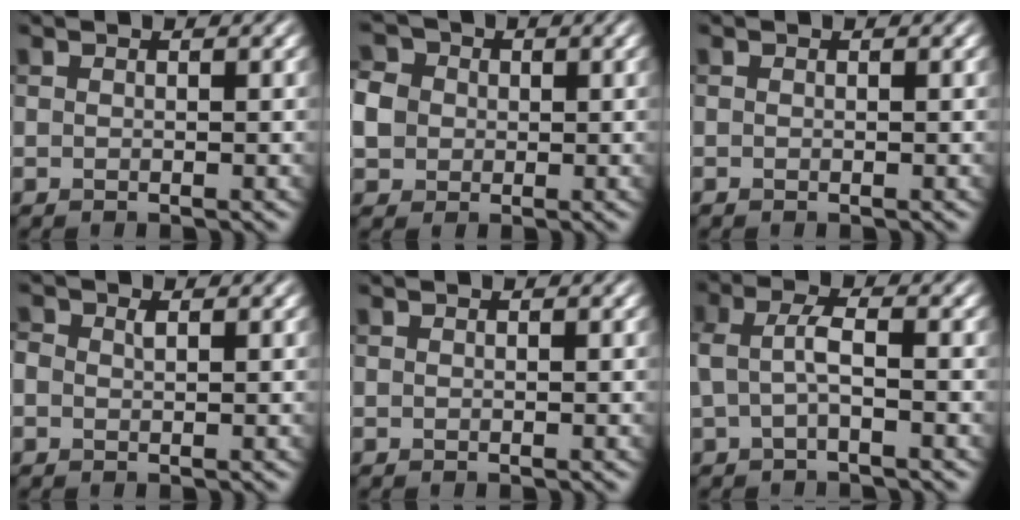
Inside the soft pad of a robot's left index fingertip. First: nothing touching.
{"total": 4.7, "force": [0.1, 4.2, 2.1], "torque": [-0.052, 0.019, -0.001]}
{"total": 0.0}
{"total": 1.1, "force": [0.3, 0.8, 0.7], "torque": [-0.012, 0.003, 0.005]}
{"total": 0.0}
{"total": 2.4, "force": [-0.3, 0.8, 2.3], "torque": [-0.052, 0.007, -0.010]}